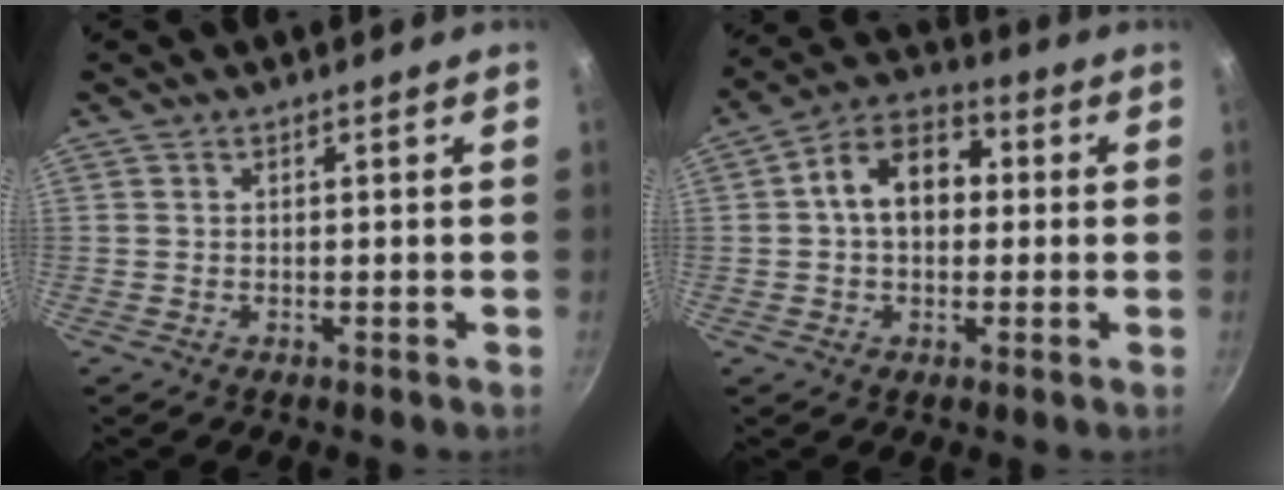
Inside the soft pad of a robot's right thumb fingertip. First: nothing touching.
{"total": 11.8, "force": [1.1, 8.3, 8.3], "torque": [-0.096, 0.032, -0.001]}